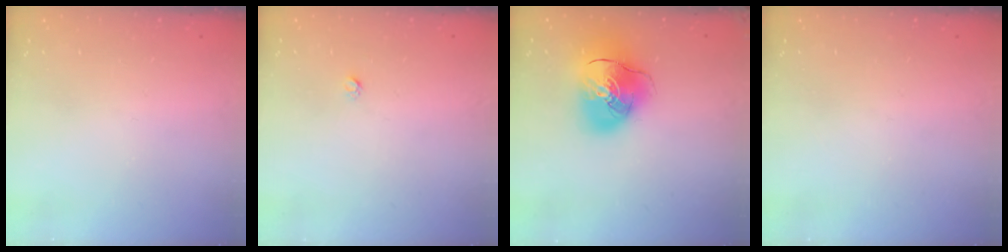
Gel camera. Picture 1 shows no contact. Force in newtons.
{"total": 1.6, "press": 1.5, "slide": 0.1}
{"total": 15.9, "press": 15.6, "slide": 2.7}
{"total": 0.0}